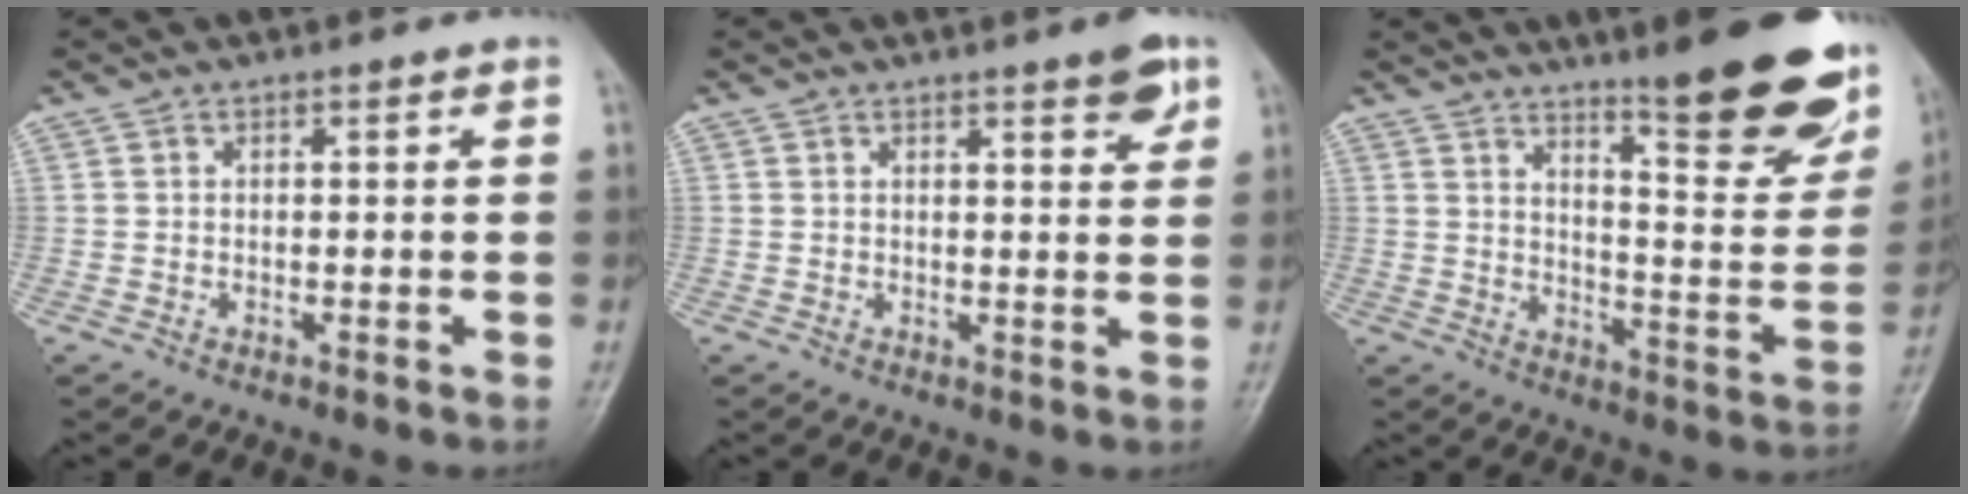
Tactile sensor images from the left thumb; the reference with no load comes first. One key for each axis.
{"total": 4.4, "fx": 2.8, "fy": 1.0, "fz": 3.2, "tx": -0.035, "ty": -0.016, "tz": 0.034}
{"total": 20.0, "fx": 13.9, "fy": 4.1, "fz": 13.8, "tx": -0.146, "ty": -0.096, "tz": 0.196}